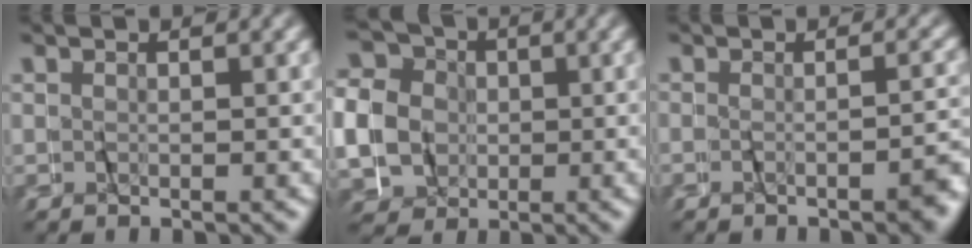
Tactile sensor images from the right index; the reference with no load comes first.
{"total": 11.9, "force": [0.9, 10.7, 5.2], "torque": [-0.117, -0.012, 0.005]}
{"total": 2.7, "force": [-2.2, -0.2, 1.6], "torque": [-0.015, 0.004, -0.039]}